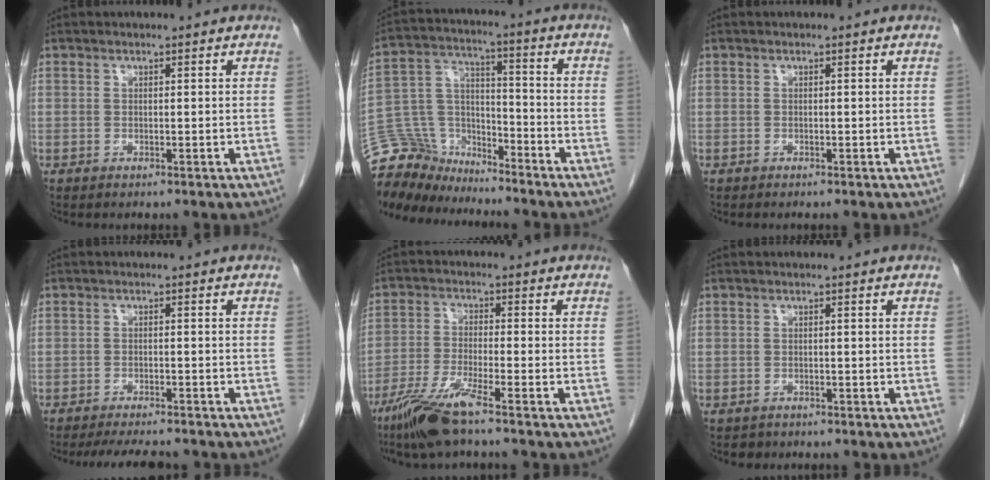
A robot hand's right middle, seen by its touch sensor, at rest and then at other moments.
{"total": 12.3, "force": [-11.5, 4.4, 0.8], "torque": [-0.025, 0.044, -0.217]}
{"total": 0.0}
{"total": 7.3, "force": [-6.6, 1.3, 2.8], "torque": [-0.040, -0.012, -0.095]}
{"total": 7.9, "force": [-5.6, -0.3, 5.5], "torque": [-0.117, -0.027, -0.112]}
{"total": 1.3, "force": [-1.0, 0.7, -0.1], "torque": [-0.009, 0.000, -0.017]}